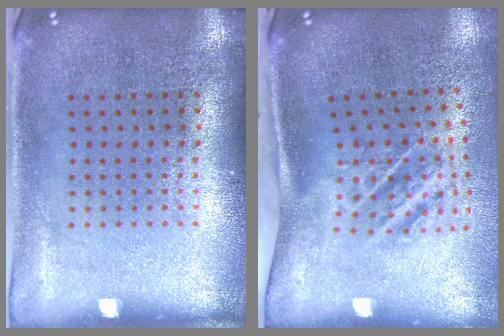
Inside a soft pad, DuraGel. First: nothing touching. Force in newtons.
{"total": 1.9, "press": 1.1, "slide": 1.6}